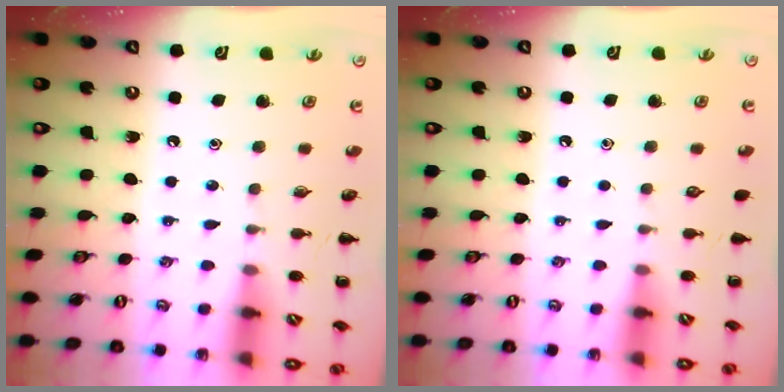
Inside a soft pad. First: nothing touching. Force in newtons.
{"total": 0.0}